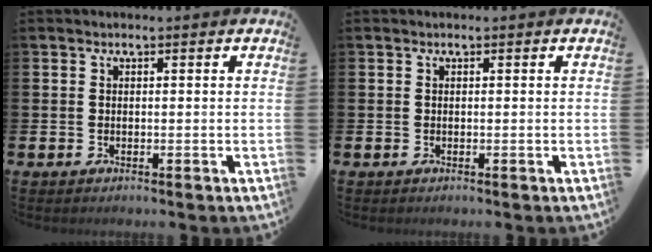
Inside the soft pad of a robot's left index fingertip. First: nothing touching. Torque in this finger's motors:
{"motor_torque": [-0.02, 0.02, 0.00, 0.00]}